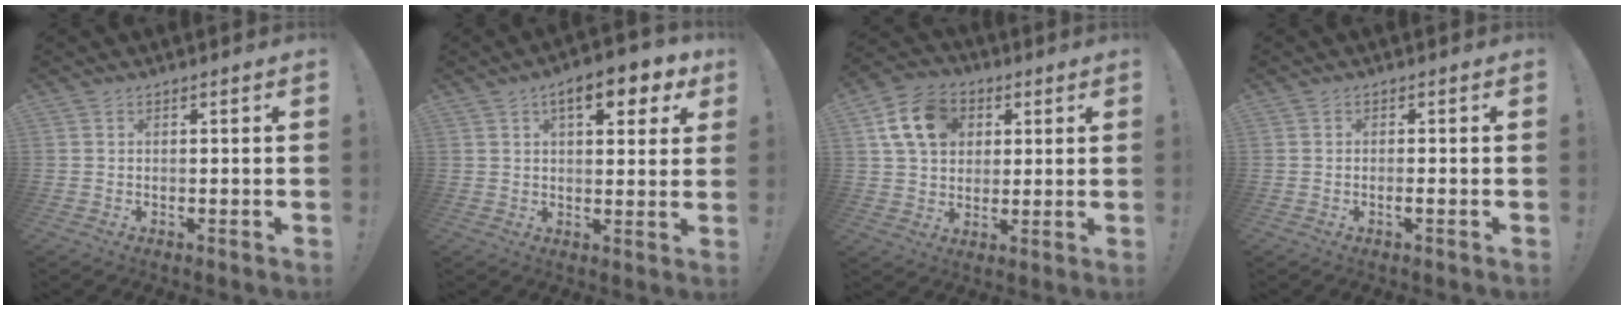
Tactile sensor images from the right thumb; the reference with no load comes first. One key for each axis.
{"total": 9.7, "fx": 4.5, "fy": 3.9, "fz": 7.6, "tx": -0.096, "ty": -0.014, "tz": 0.069}
{"total": 14.2, "fx": 5.0, "fy": 10.9, "fz": 7.6, "tx": -0.123, "ty": -0.003, "tz": 0.103}
{"total": 1.5, "fx": -0.8, "fy": -0.1, "fz": 1.3, "tx": -0.030, "ty": 0.002, "tz": -0.013}